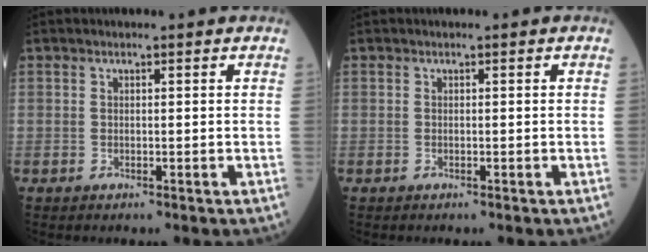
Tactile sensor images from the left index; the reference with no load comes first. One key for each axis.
{"total": 0.0}